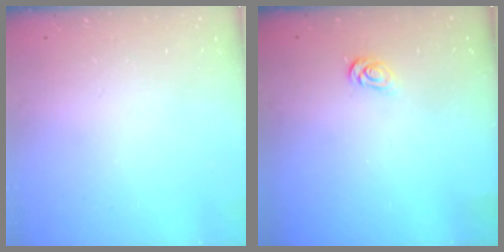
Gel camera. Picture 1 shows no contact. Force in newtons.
{"total": 2.6, "press": 2.6, "slide": 0.4}